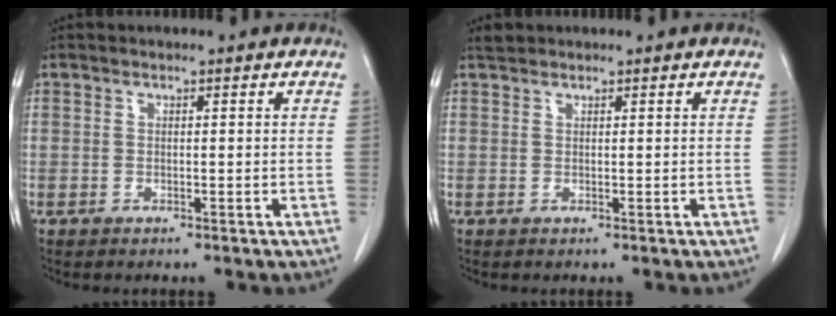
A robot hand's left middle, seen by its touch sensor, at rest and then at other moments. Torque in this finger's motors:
{"motor_torque": [0.12, -0.03, -0.12, 0.00]}